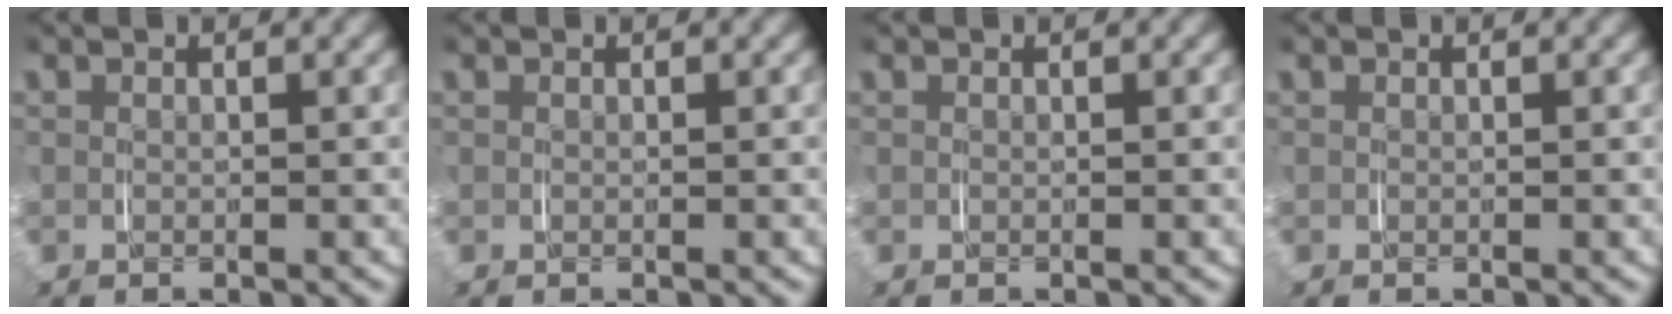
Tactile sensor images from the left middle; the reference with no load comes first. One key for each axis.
{"total": 0.0}
{"total": 0.0}
{"total": 0.0}